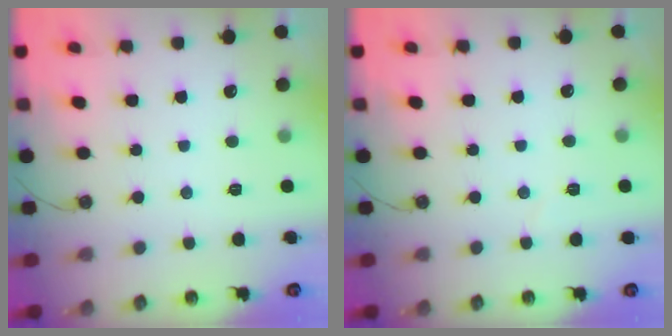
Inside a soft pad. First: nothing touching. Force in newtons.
{"total": 2.9, "press": 2.7, "slide": 1.1}